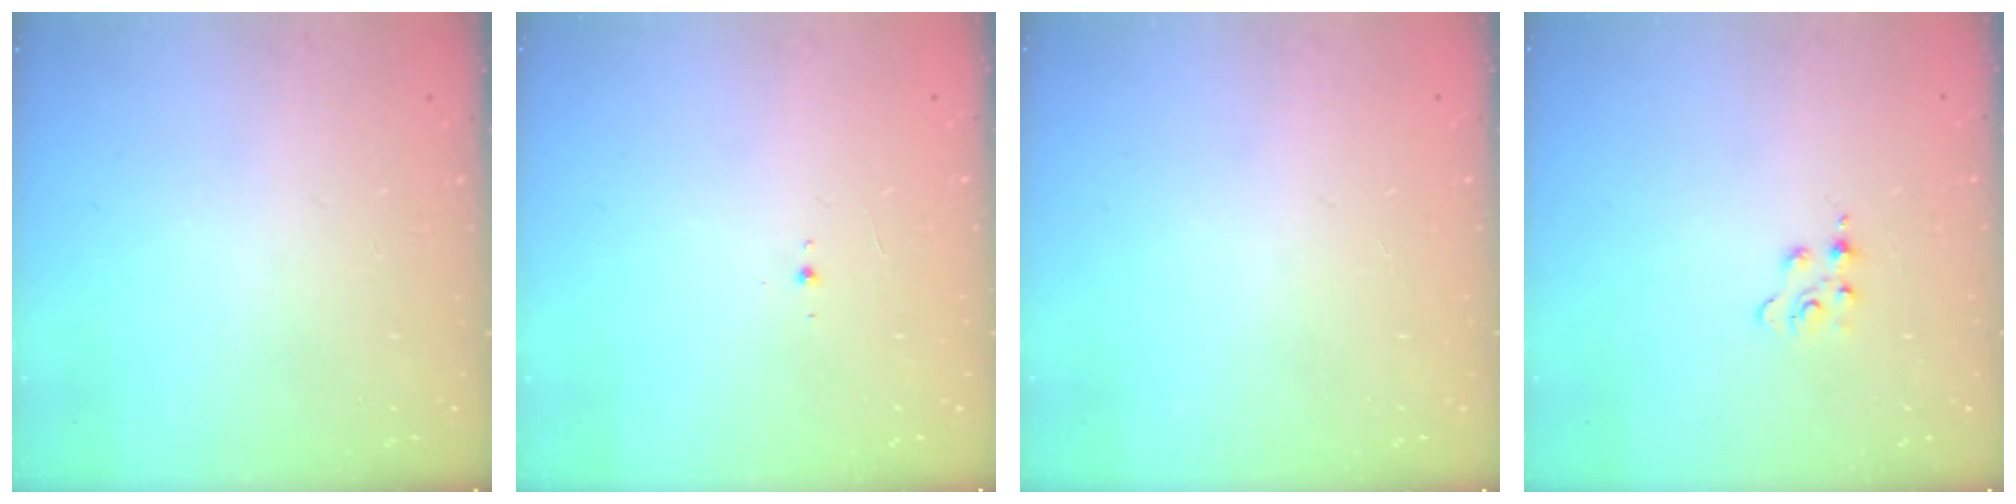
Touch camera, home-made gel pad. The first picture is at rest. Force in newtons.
{"total": 2.7, "press": 2.5, "slide": 0.8}
{"total": 0.7, "press": 0.7, "slide": 0.2}
{"total": 2.3, "press": 2.3, "slide": 0.4}